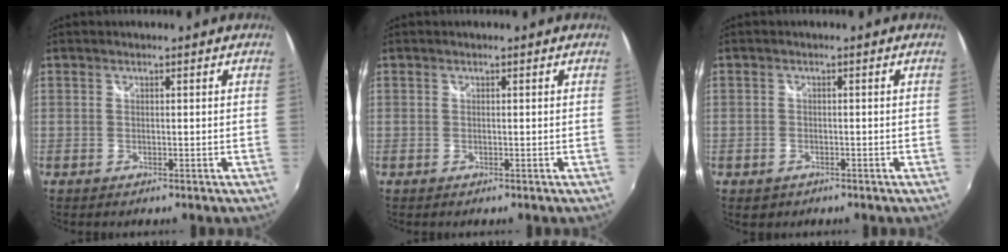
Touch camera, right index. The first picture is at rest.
{"total": 0.0}
{"total": 2.4, "force": [-1.3, 1.7, 1.0], "torque": [-0.022, -0.004, -0.019]}